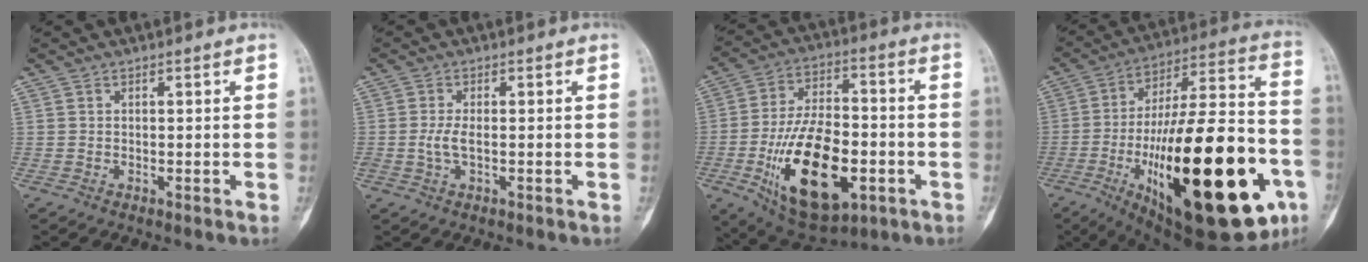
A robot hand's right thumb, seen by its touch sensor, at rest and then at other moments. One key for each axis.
{"total": 2.8, "fx": -0.8, "fy": 1.7, "fz": 2.1, "tx": -0.044, "ty": 0.011, "tz": -0.016}
{"total": 22.4, "fx": -6.5, "fy": 11.7, "fz": 18.0, "tx": -0.290, "ty": 0.023, "tz": -0.091}
{"total": 40.1, "fx": -12.4, "fy": 14.0, "fz": 35.5, "tx": -0.529, "ty": 0.035, "tz": -0.179}